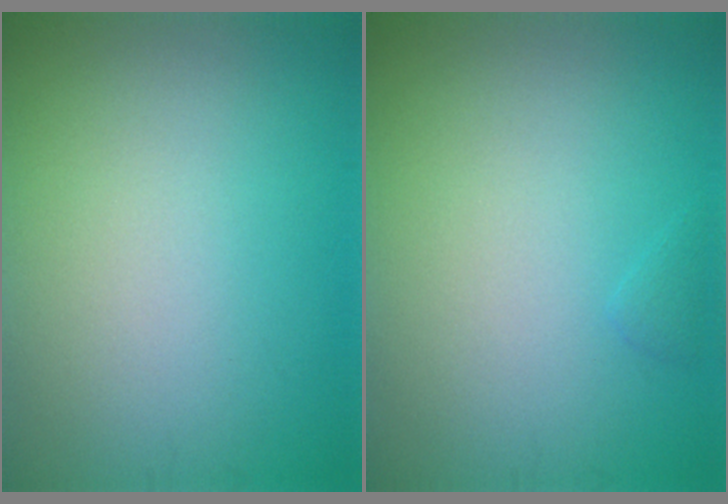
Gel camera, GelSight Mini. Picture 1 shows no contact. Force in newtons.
{"total": 0.6, "press": 0.6, "slide": 0.1}